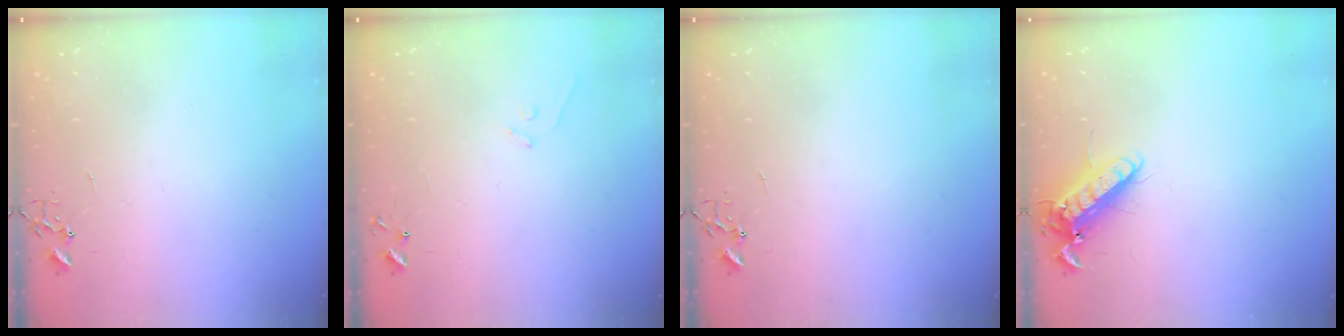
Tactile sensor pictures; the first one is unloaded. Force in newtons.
{"total": 7.4, "press": 7.3, "slide": 0.6}
{"total": 0.0}
{"total": 12.5, "press": 12.3, "slide": 2.1}